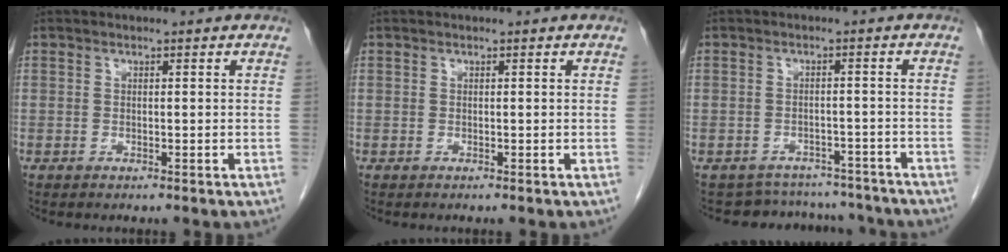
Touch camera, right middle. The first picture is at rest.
{"total": 0.0}
{"total": 9.0, "force": [-8.4, 3.1, -0.2], "torque": [0.007, 0.027, -0.097]}